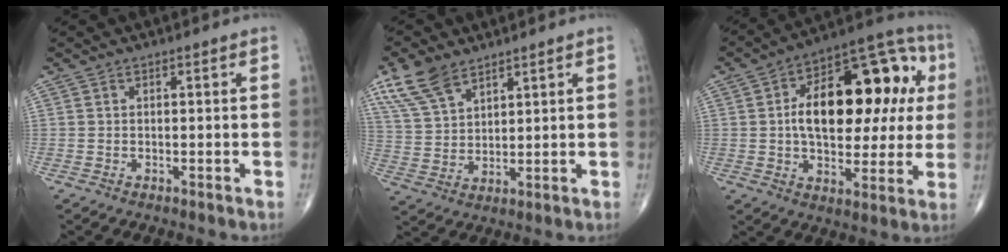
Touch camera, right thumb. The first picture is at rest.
{"total": 9.7, "force": [6.5, 4.9, 5.3], "torque": [-0.100, -0.017, 0.137]}
{"total": 24.6, "force": [3.6, 13.0, 20.5], "torque": [-0.270, 0.028, 0.048]}